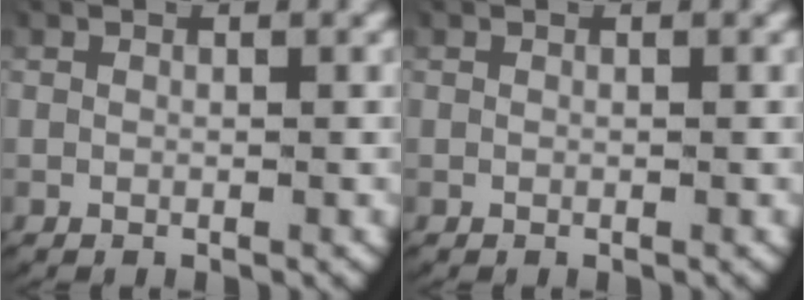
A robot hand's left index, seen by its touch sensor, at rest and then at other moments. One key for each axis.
{"total": 0.0}